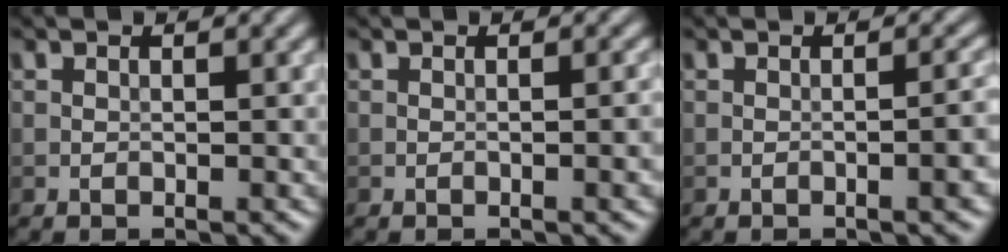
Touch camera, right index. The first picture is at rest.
{"total": 2.0, "force": [-0.3, 0.5, 1.9], "torque": [-0.020, 0.000, -0.006]}
{"total": 3.7, "force": [-0.7, 1.3, 3.4], "torque": [-0.020, 0.012, -0.011]}